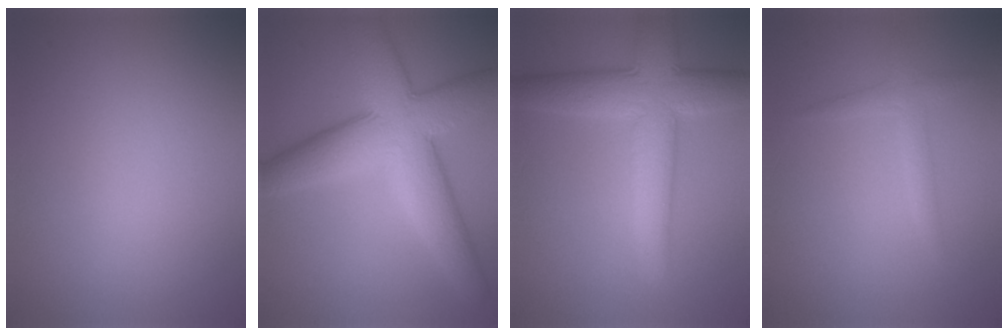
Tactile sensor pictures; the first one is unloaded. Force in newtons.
{"total": 9.2, "press": 9.2, "slide": 0.8}
{"total": 7.5, "press": 7.5, "slide": 0.5}
{"total": 1.6, "press": 1.6, "slide": 0.1}